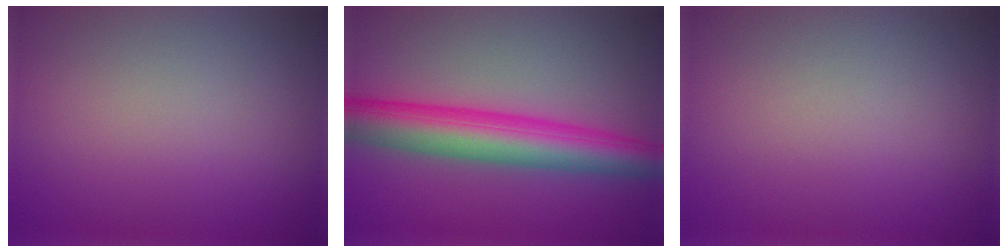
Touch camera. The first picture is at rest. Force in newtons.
{"total": 7.7, "press": 7.7, "slide": 0.0}
{"total": 0.0}